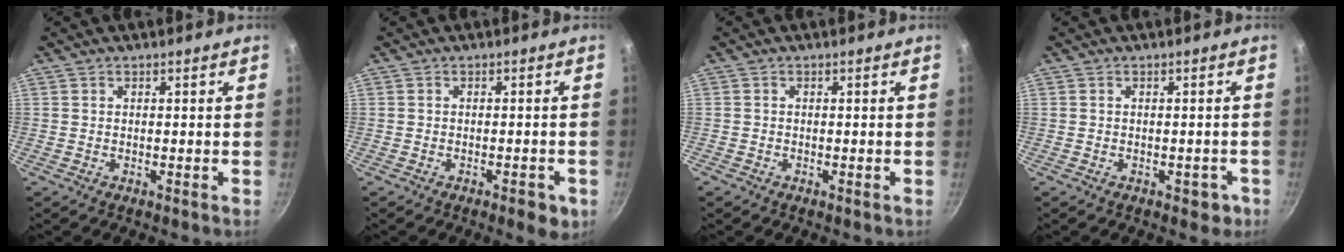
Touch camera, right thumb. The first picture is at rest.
{"total": 3.5, "force": [-1.7, 1.3, 2.7], "torque": [-0.032, 0.004, -0.021]}
{"total": 0.7, "force": [-0.4, 0.5, 0.1], "torque": [-0.002, 0.002, -0.013]}
{"total": 2.6, "force": [-1.4, 1.8, 1.4], "torque": [-0.001, 0.011, -0.014]}